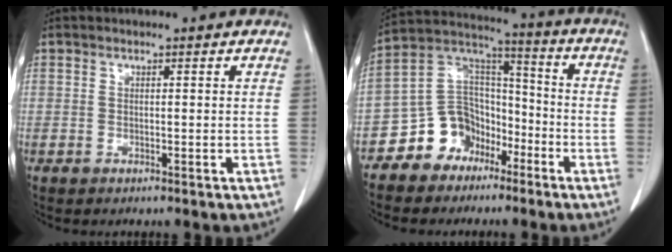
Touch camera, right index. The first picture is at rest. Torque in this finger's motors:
{"motor_torque": [0.62, -0.71, 0.20, 0.01]}